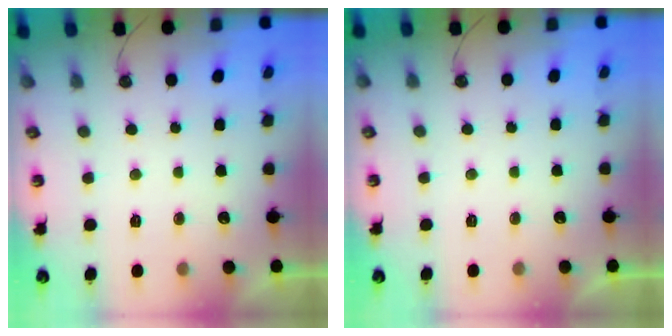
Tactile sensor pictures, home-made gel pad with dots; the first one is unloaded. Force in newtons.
{"total": 0.0}